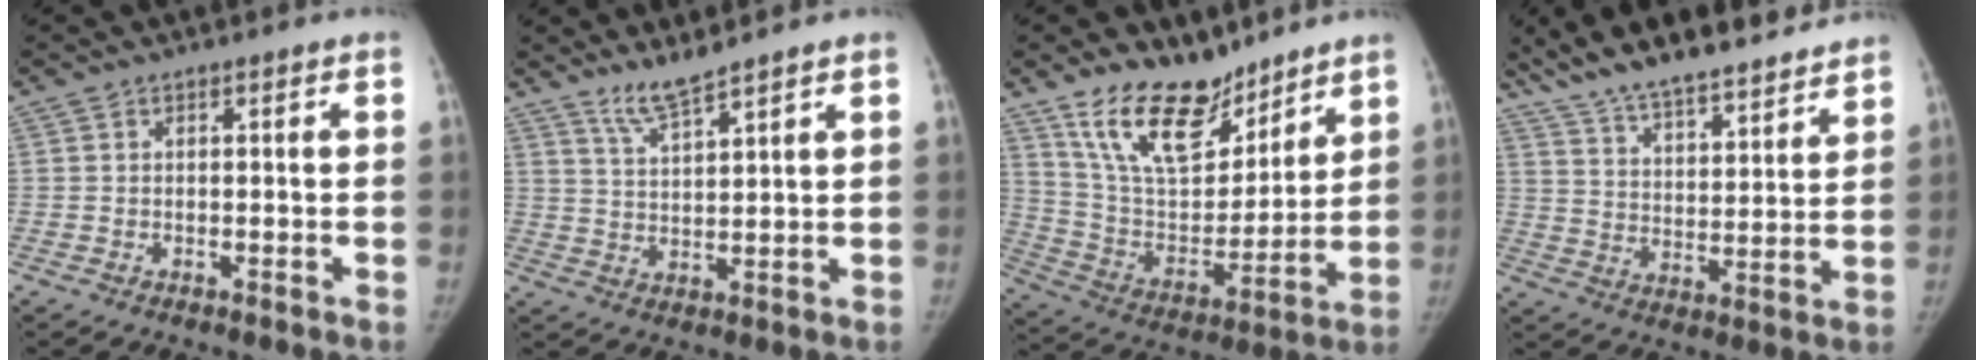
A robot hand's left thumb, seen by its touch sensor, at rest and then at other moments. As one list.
[{"total": 5.1, "force": [4.5, 0.0, 2.4], "torque": [-0.047, -0.038, 0.094]}, {"total": 18.4, "force": [13.4, 8.7, 9.1], "torque": [-0.113, -0.078, 0.249]}, {"total": 21.4, "force": [17.8, 5.6, 10.5], "torque": [-0.147, -0.053, 0.284]}]